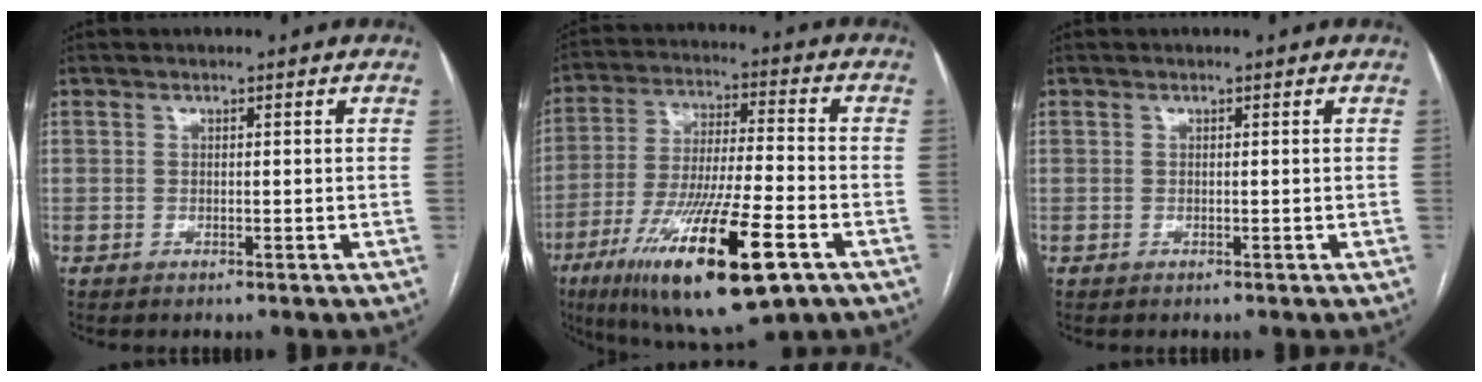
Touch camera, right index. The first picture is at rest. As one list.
[{"total": 20.4, "force": [-10.2, 3.2, 17.4], "torque": [-0.323, -0.037, -0.171]}, {"total": 0.0}]